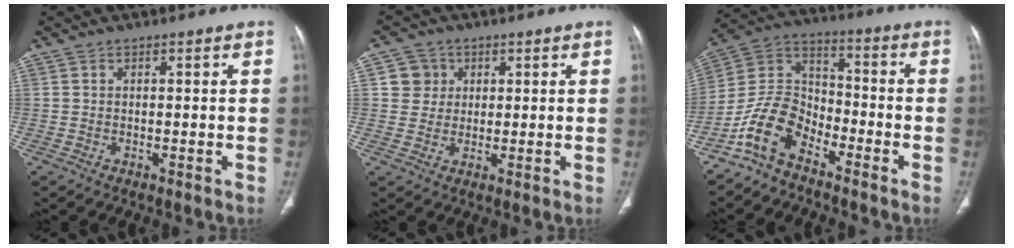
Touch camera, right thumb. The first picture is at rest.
{"total": 4.8, "force": [1.4, 4.5, 0.6], "torque": [0.015, 0.000, 0.021]}
{"total": 10.5, "force": [-7.2, 5.7, 5.1], "torque": [-0.090, 0.070, -0.156]}